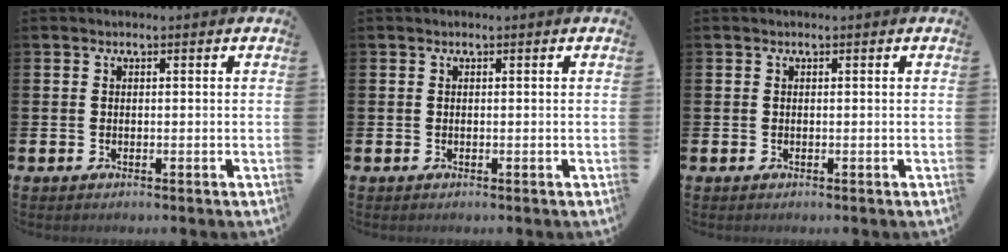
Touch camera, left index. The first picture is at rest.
{"total": 0.0}
{"total": 0.0}